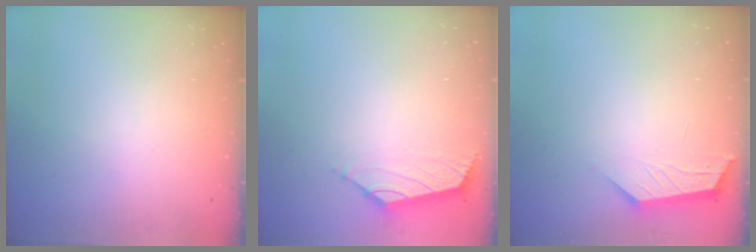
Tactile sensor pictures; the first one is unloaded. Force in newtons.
{"total": 1.6, "press": 1.4, "slide": 0.7}
{"total": 2.1, "press": 2.1, "slide": 0.3}